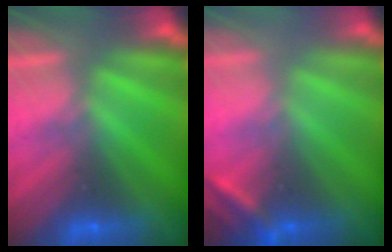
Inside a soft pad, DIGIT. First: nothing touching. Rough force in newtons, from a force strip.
{"total": 2.6}